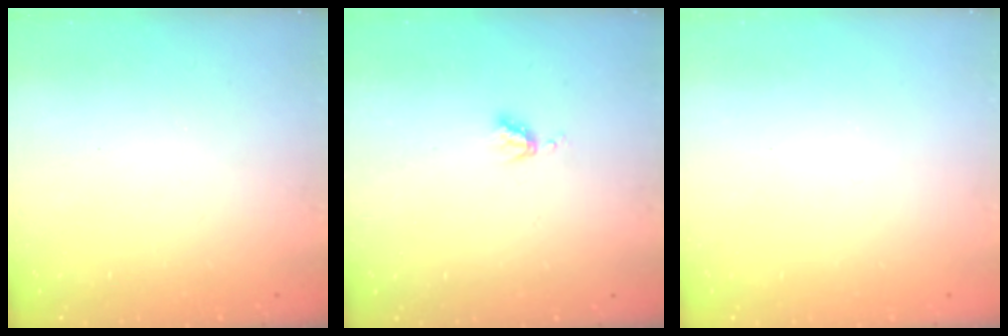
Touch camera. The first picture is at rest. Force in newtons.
{"total": 3.8, "press": 3.8, "slide": 0.5}
{"total": 0.0}